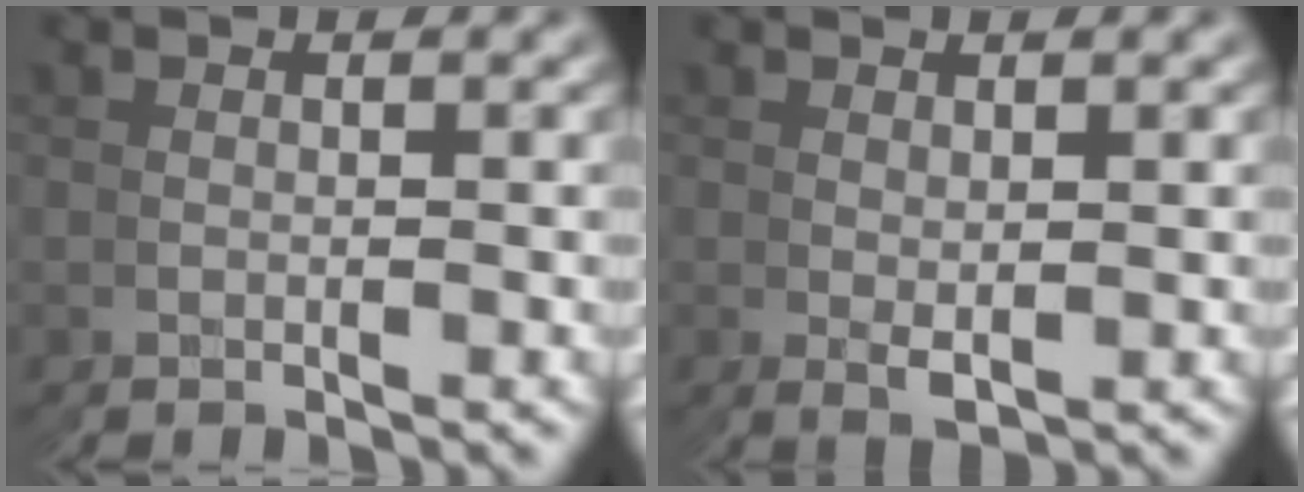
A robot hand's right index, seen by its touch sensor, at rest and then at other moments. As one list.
[{"total": 0.8, "force": [0.3, 0.3, 0.7], "torque": [-0.011, -0.006, 0.014]}]